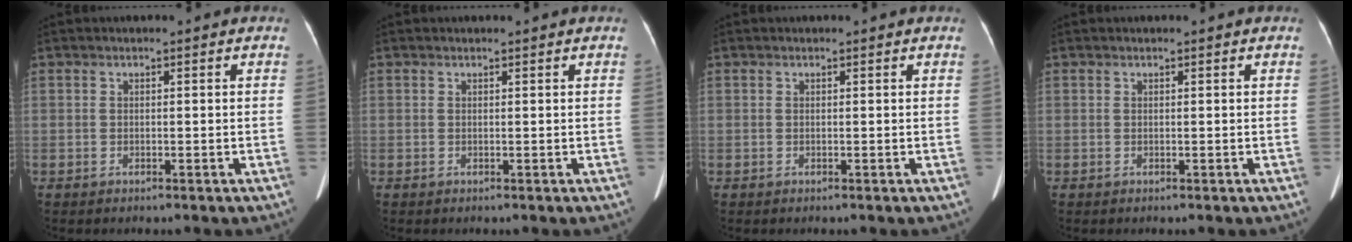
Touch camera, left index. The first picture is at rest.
{"total": 0.8, "force": [0.8, 0.2, 0.1], "torque": [-0.008, 0.013, 0.012]}
{"total": 1.1, "force": [1.1, 0.1, 0.3], "torque": [-0.008, 0.014, 0.014]}
{"total": 0.7, "force": [0.7, 0.0, 0.2], "torque": [-0.005, 0.008, 0.011]}